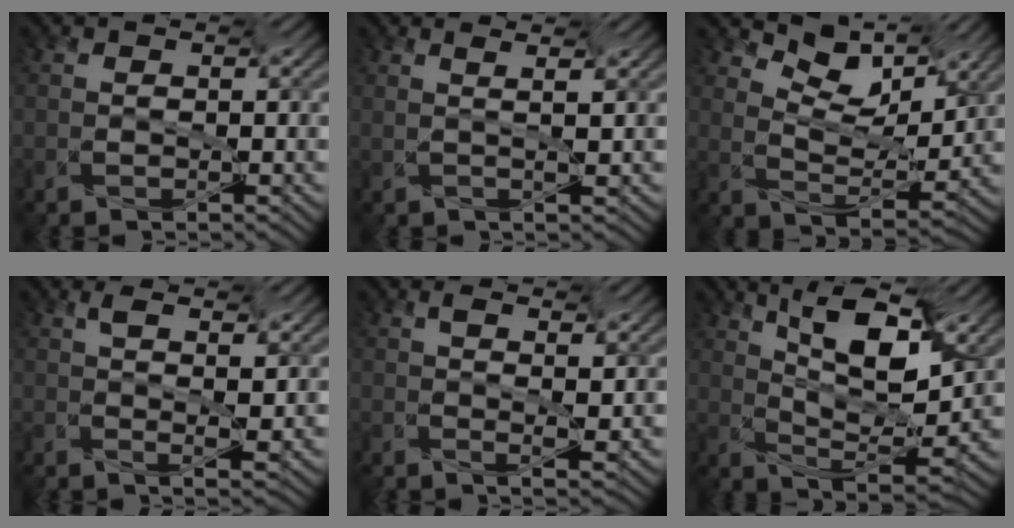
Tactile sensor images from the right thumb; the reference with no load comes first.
{"total": 2.3, "force": [2.0, -0.9, 0.8], "torque": [0.001, -0.005, 0.040]}
{"total": 5.5, "force": [3.8, 1.7, 3.6], "torque": [-0.070, -0.007, 0.075]}
{"total": 1.9, "force": [0.8, 0.0, 1.7], "torque": [-0.029, -0.006, 0.010]}
{"total": 1.4, "force": [0.4, 0.1, 1.3], "torque": [-0.022, -0.007, 0.003]}
{"total": 8.0, "force": [3.9, 1.2, 6.9], "torque": [-0.122, 0.004, 0.077]}